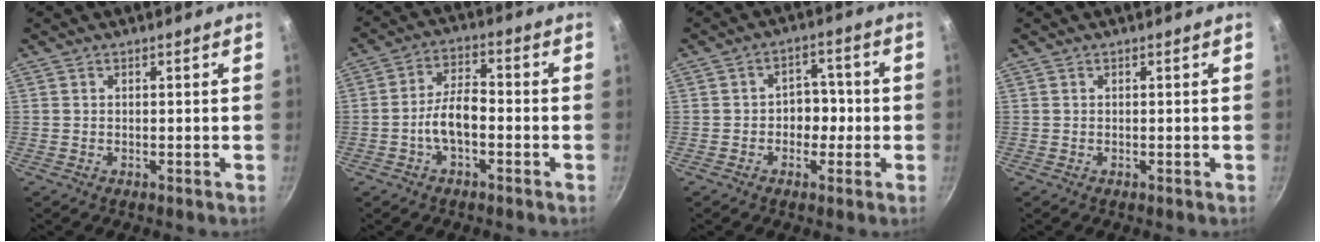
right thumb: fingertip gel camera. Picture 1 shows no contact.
{"total": 7.2, "force": [-2.3, 3.5, 5.9], "torque": [-0.097, 0.036, -0.047]}
{"total": 5.5, "force": [-0.9, 4.4, 3.1], "torque": [0.006, 0.017, -0.018]}
{"total": 0.0}